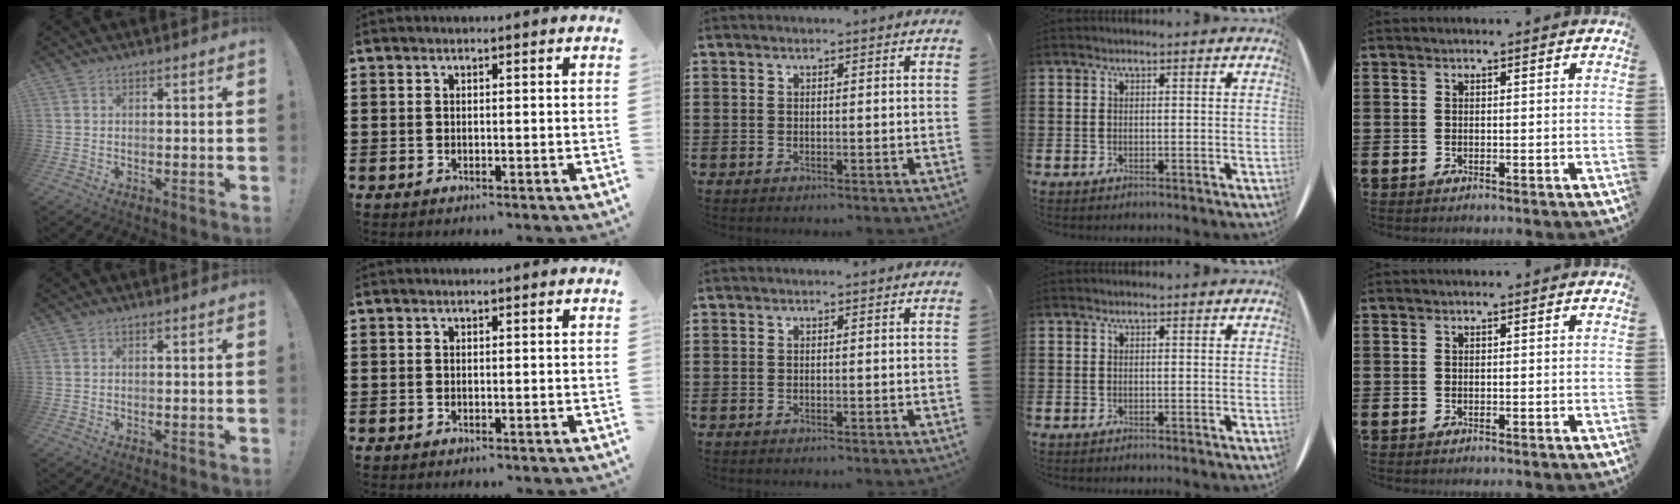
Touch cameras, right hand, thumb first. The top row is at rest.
{}